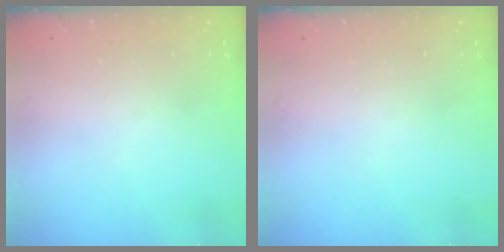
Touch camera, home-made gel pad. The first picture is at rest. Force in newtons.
{"total": 0.0}